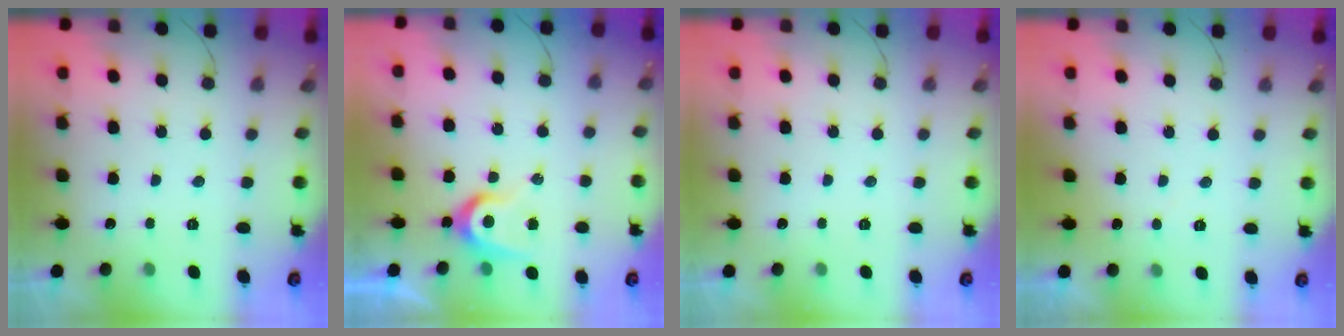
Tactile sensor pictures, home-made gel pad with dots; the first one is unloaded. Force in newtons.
{"total": 7.5, "press": 7.5, "slide": 0.4}
{"total": 0.0}
{"total": 3.1, "press": 3.1, "slide": 0.3}